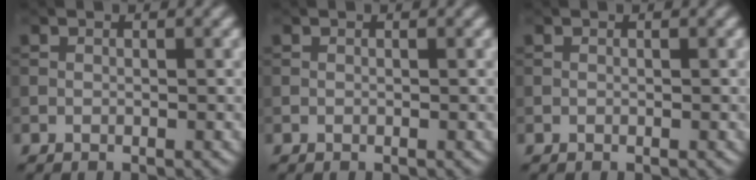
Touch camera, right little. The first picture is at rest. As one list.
[{"total": 0.0}, {"total": 0.0}]